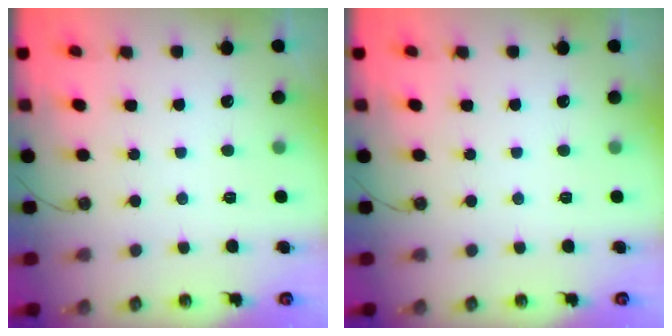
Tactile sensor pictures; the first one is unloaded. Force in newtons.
{"total": 0.0}